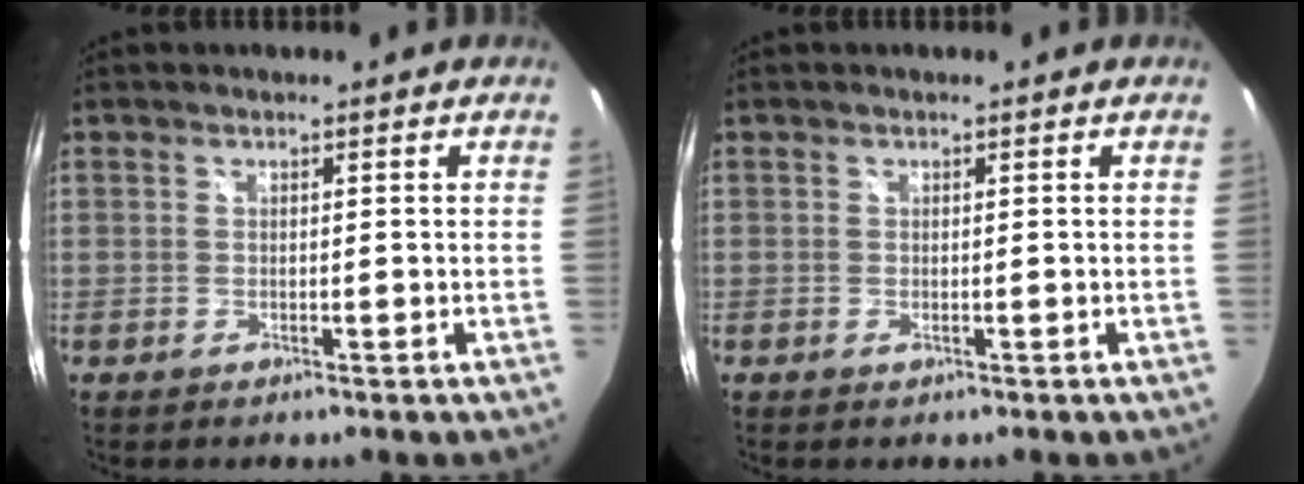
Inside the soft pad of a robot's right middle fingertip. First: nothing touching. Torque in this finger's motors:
{"motor_torque": [0.94, -1.19, 0.02, 0.04]}